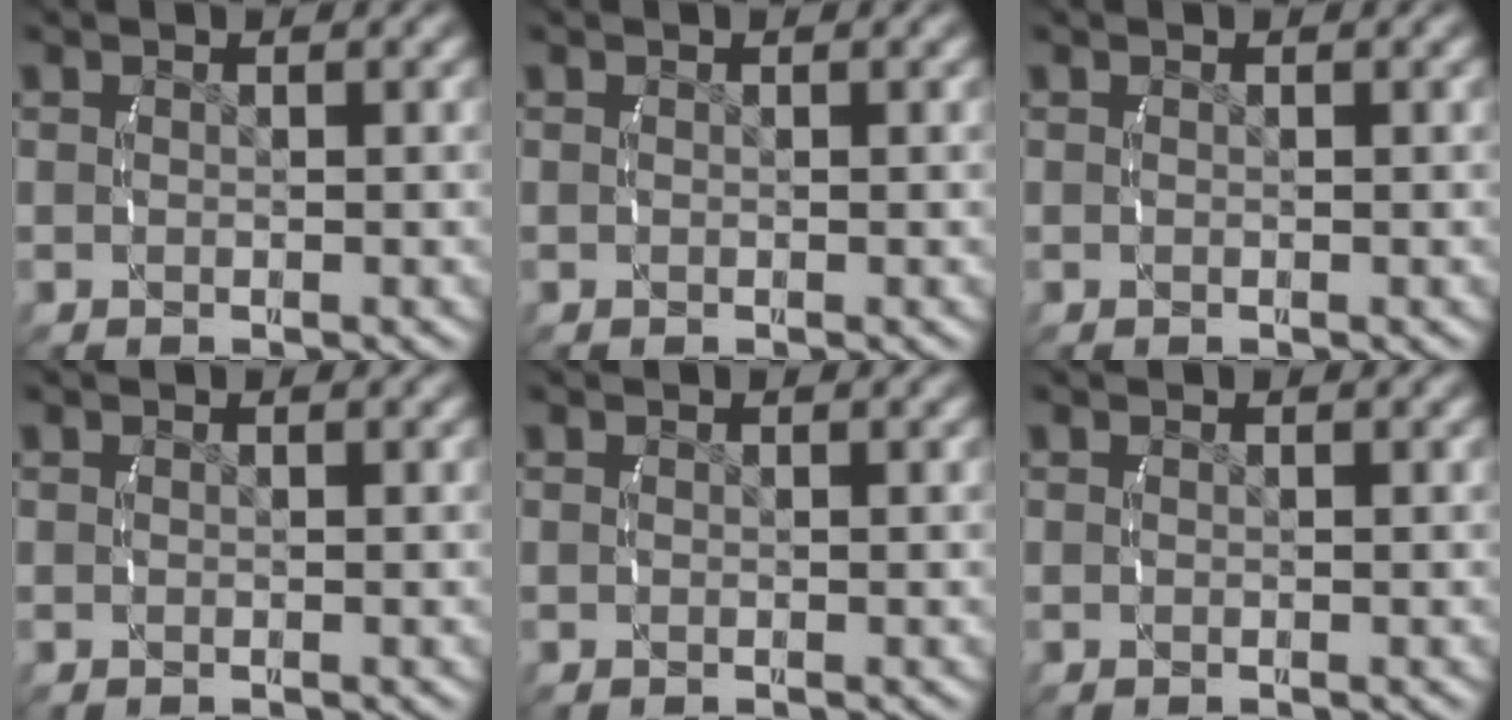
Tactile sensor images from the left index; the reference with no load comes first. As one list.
[{"total": 0.0}, {"total": 0.0}, {"total": 0.0}, {"total": 0.0}, {"total": 0.0}]